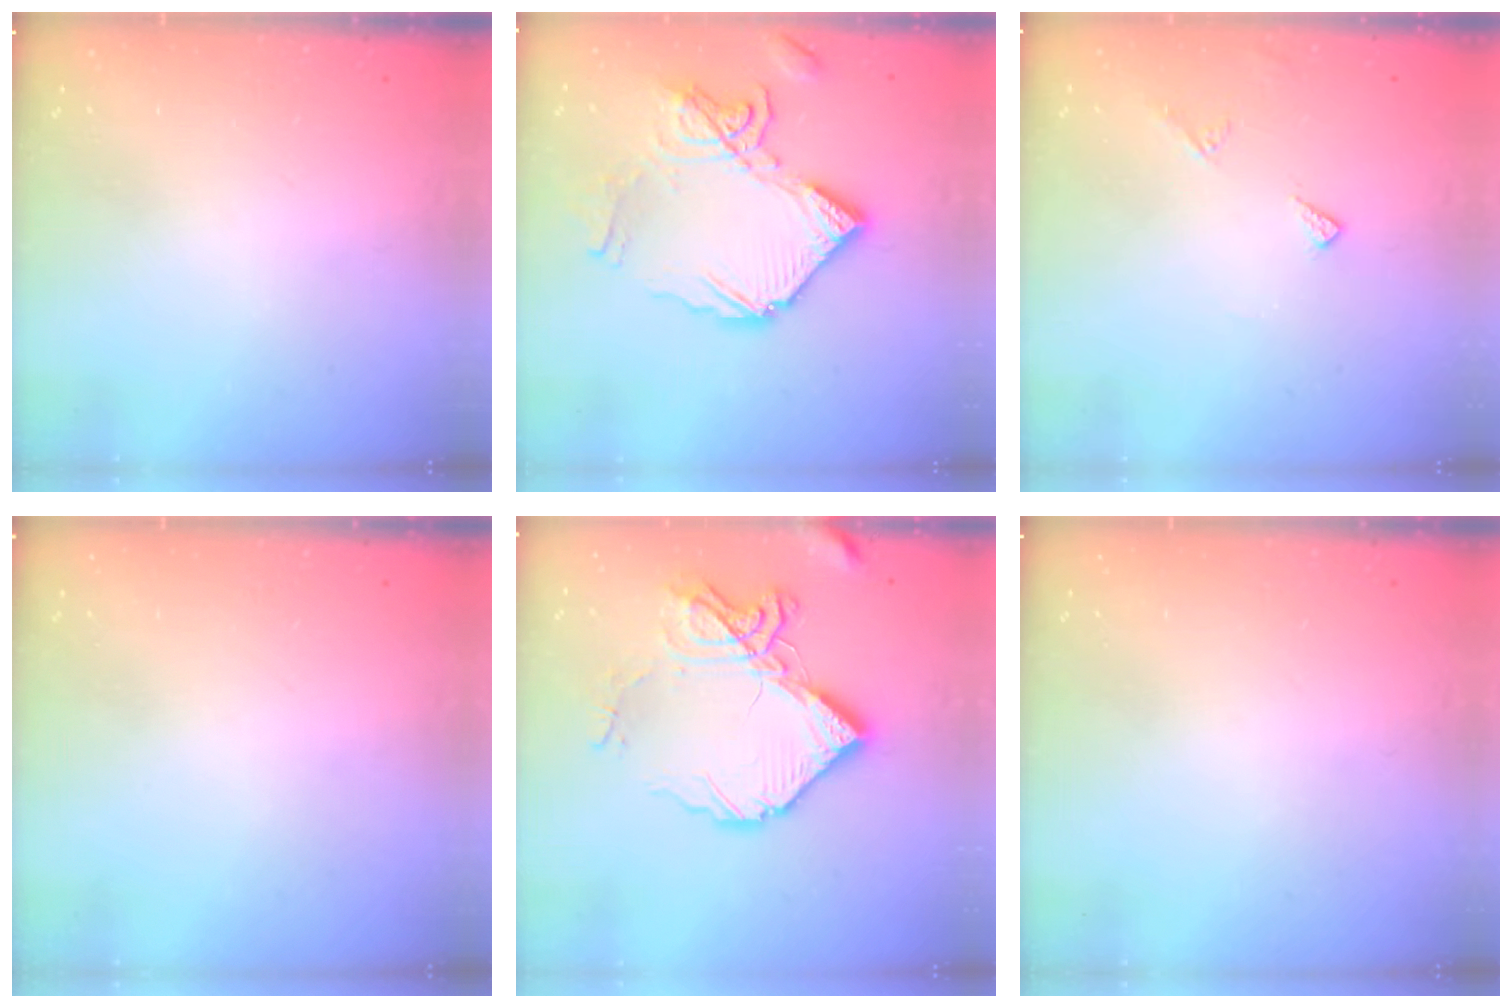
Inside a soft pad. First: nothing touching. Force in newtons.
{"total": 14.4, "press": 14.4, "slide": 0.9}
{"total": 6.5, "press": 6.5, "slide": 0.7}
{"total": 0.0}
{"total": 16.5, "press": 16.4, "slide": 1.3}
{"total": 0.0}